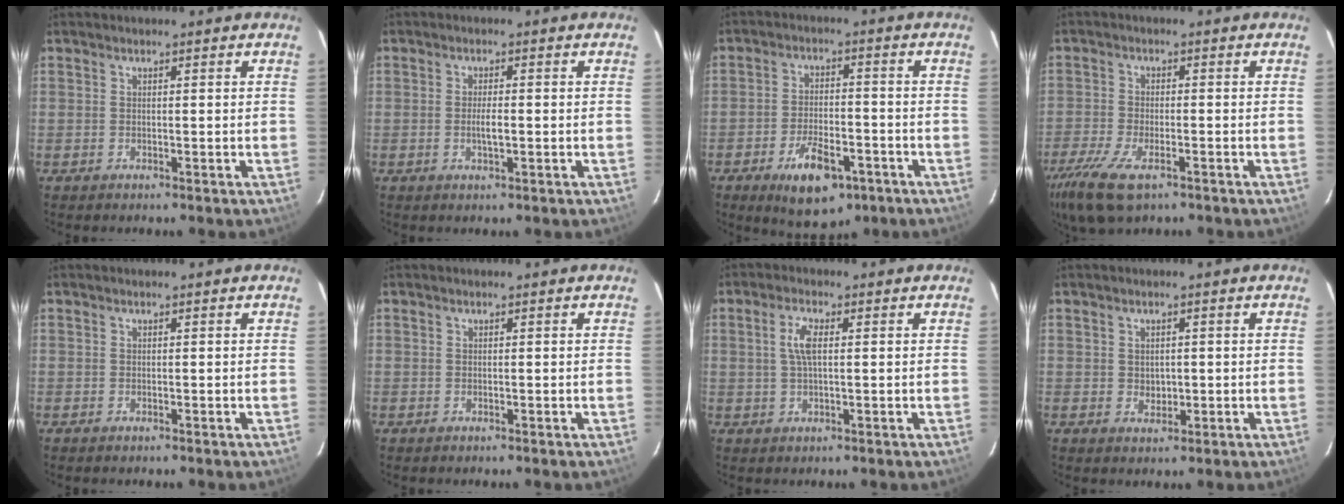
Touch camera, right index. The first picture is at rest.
{"total": 2.4, "force": [-0.4, 0.7, 2.3], "torque": [-0.042, -0.004, -0.007]}
{"total": 11.0, "force": [-6.2, 4.9, 7.7], "torque": [-0.145, -0.003, -0.090]}
{"total": 11.9, "force": [-7.6, 4.7, 7.9], "torque": [-0.195, -0.041, -0.142]}
{"total": 0.0}
{"total": 0.0}
{"total": 4.0, "force": [0.7, 1.4, 3.7], "torque": [-0.076, 0.006, 0.017]}
{"total": 1.3, "force": [0.2, 1.2, 0.5], "torque": [-0.006, 0.001, 0.005]}